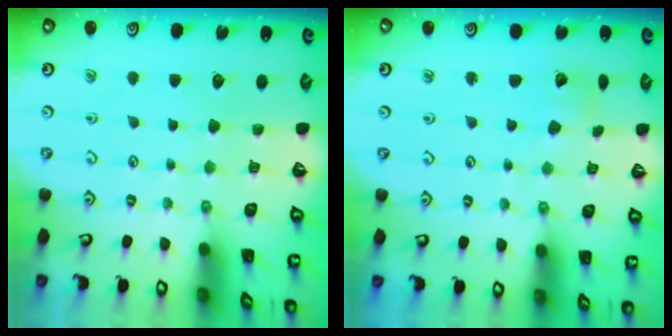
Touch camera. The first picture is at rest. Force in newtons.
{"total": 3.7, "press": 3.7, "slide": 0.3}